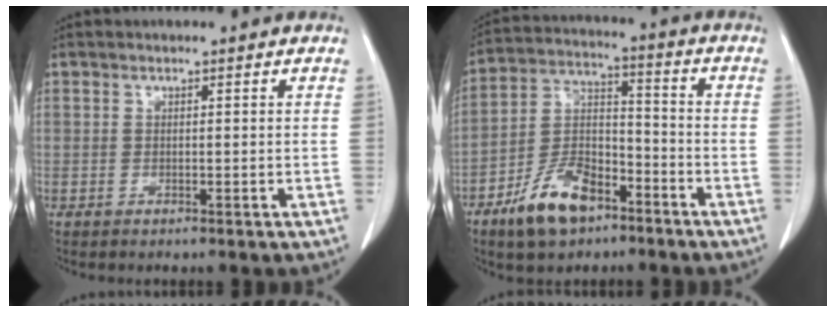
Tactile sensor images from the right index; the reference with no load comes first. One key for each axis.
{"total": 11.5, "fx": -7.6, "fy": 5.1, "fz": 6.9, "tx": -0.143, "ty": 0.005, "tz": -0.147}